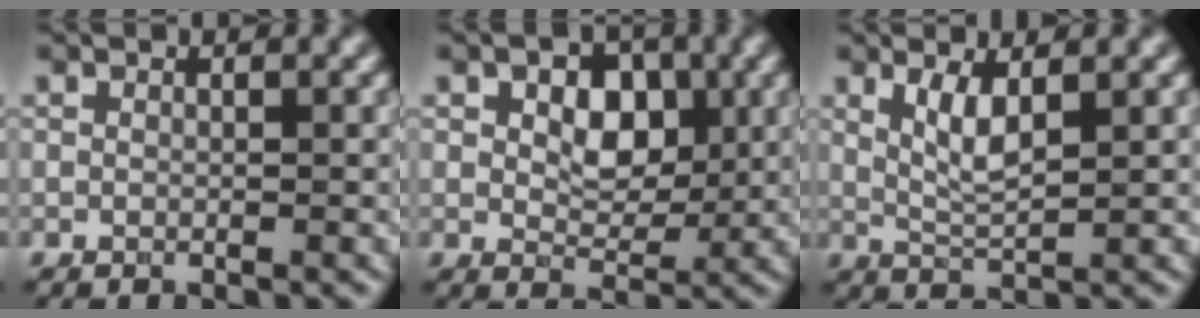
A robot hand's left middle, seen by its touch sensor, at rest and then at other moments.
{"total": 4.0, "force": [0.9, 2.7, 2.9], "torque": [-0.052, 0.001, 0.015]}
{"total": 2.5, "force": [0.9, 0.5, 2.3], "torque": [-0.055, -0.005, 0.031]}